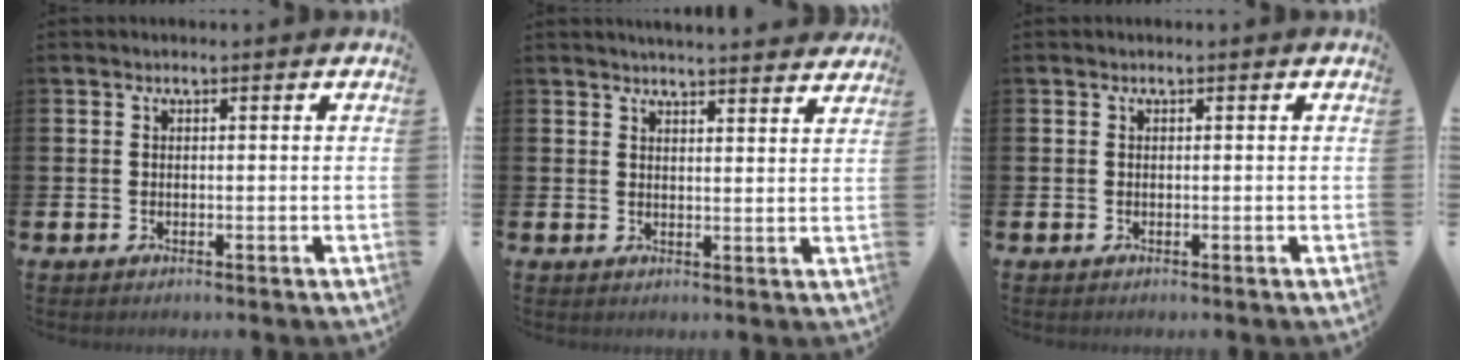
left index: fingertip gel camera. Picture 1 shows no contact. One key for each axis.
{"total": 3.9, "fx": 3.9, "fy": -0.4, "fz": 0.1, "tx": 0.002, "ty": -0.026, "tz": 0.069}
{"total": 0.0}